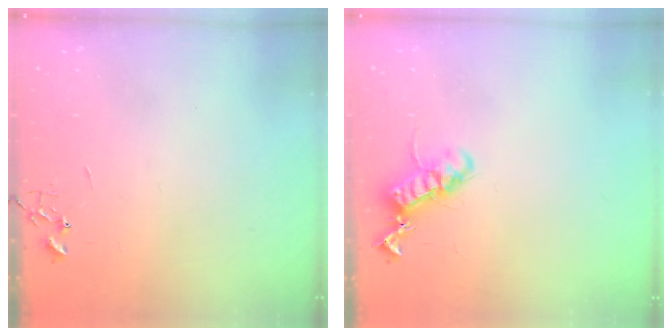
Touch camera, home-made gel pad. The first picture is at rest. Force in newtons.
{"total": 12.9, "press": 12.9, "slide": 0.3}